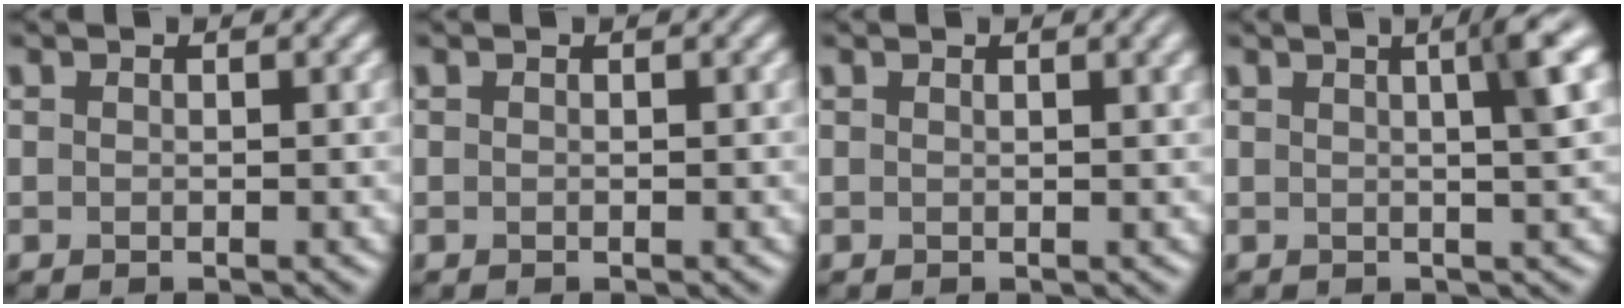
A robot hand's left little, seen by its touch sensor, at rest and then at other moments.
{"total": 0.0}
{"total": 2.4, "force": [1.1, 0.8, 1.9], "torque": [-0.014, 0.002, 0.014]}
{"total": 4.6, "force": [1.4, 0.9, 4.3], "torque": [-0.047, 0.016, 0.016]}